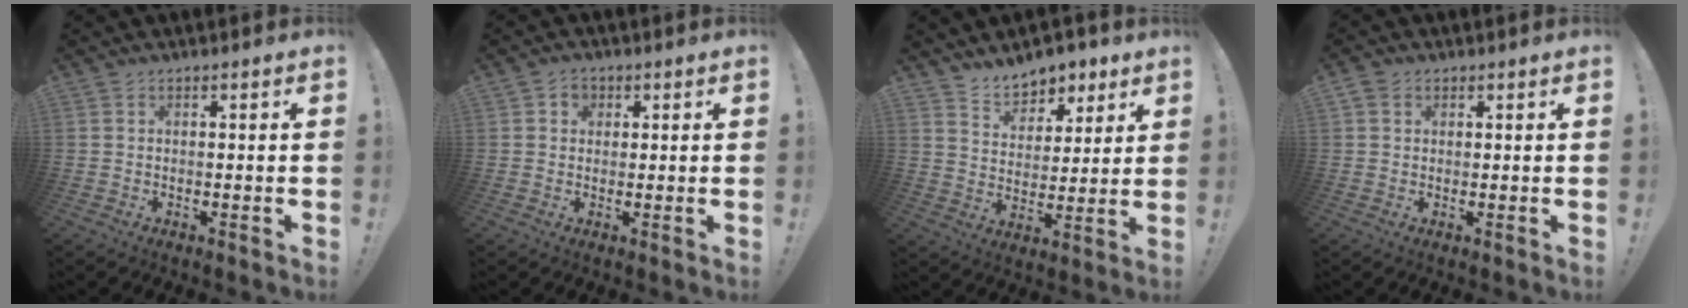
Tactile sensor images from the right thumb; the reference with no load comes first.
{"total": 3.3, "force": [1.2, 3.0, 0.9], "torque": [-0.008, -0.004, 0.020]}
{"total": 9.3, "force": [7.7, 5.1, 1.6], "torque": [-0.026, -0.061, 0.149]}
{"total": 2.8, "force": [1.5, 2.2, 0.8], "torque": [-0.011, -0.004, 0.029]}